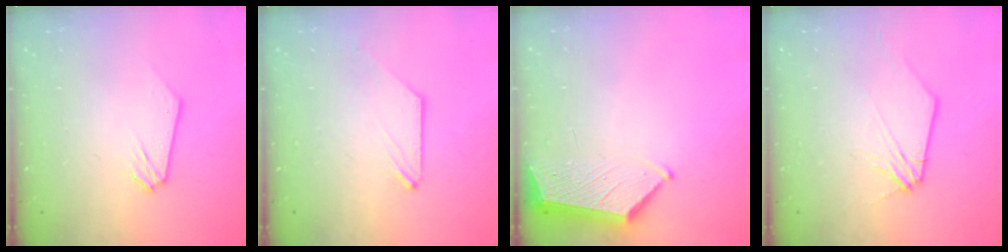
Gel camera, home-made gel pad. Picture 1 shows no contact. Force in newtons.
{"total": 0.7, "press": 0.7, "slide": 0.1}
{"total": 4.1, "press": 4.1, "slide": 0.5}
{"total": 2.9, "press": 2.8, "slide": 0.5}